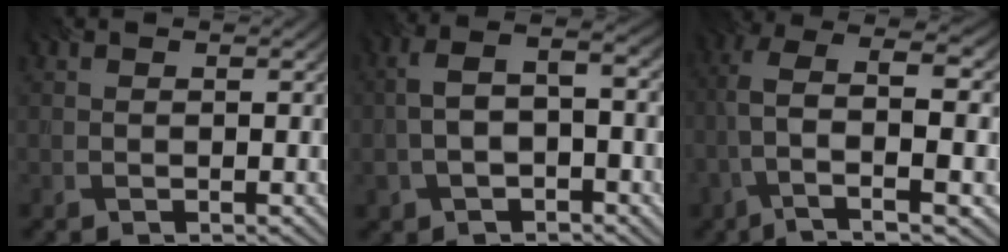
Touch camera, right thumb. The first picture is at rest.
{"total": 8.2, "force": [-0.9, 3.8, 7.1], "torque": [-0.147, 0.006, -0.018]}
{"total": 11.6, "force": [1.1, 3.6, 10.9], "torque": [-0.212, 0.015, 0.020]}